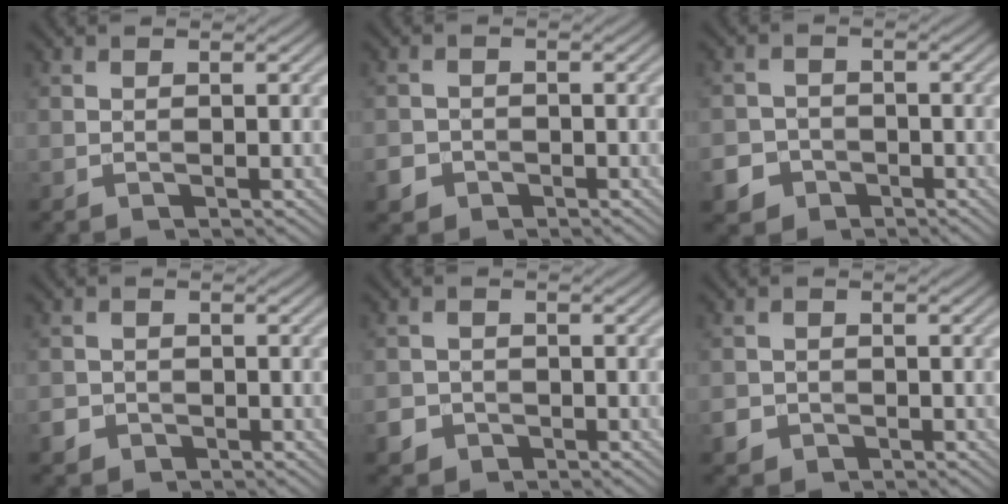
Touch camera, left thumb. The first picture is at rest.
{"total": 2.6, "force": [-1.5, 2.1, 0.7], "torque": [-0.015, -0.006, -0.031]}
{"total": 5.2, "force": [-3.0, 4.1, 1.0], "torque": [-0.009, -0.010, -0.066]}
{"total": 2.2, "force": [-1.3, 1.7, 0.6], "torque": [-0.015, -0.006, -0.029]}
{"total": 2.9, "force": [-1.6, 2.3, 0.7], "torque": [-0.016, -0.005, -0.034]}
{"total": 2.3, "force": [-1.3, 1.8, 0.6], "torque": [-0.015, -0.007, -0.028]}